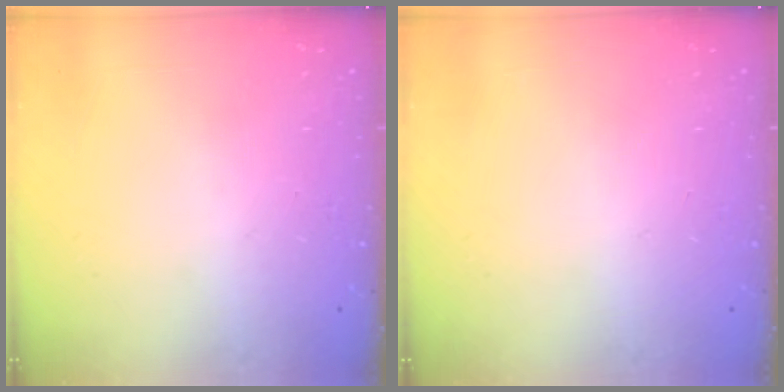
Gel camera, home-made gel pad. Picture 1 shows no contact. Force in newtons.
{"total": 0.0}